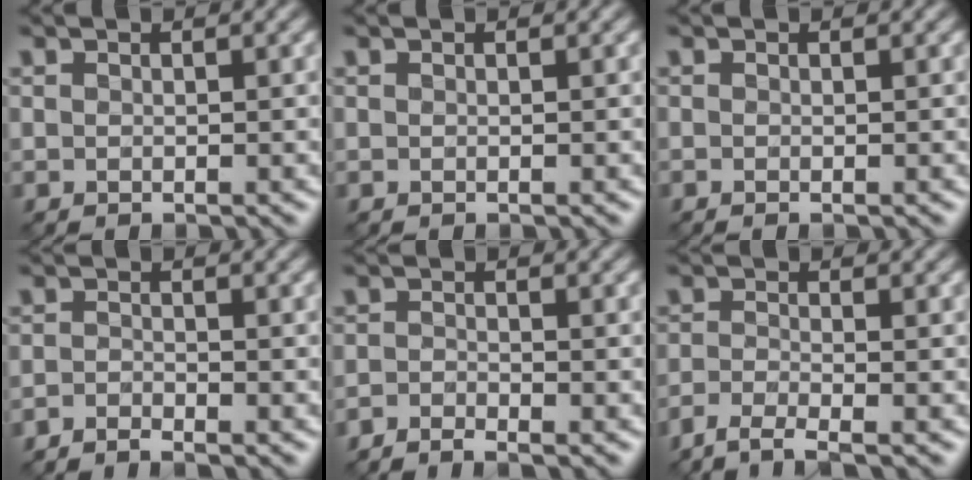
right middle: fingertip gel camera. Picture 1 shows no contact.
{"total": 0.0}
{"total": 0.0}
{"total": 1.4, "force": [-1.4, -0.1, 0.4], "torque": [-0.012, -0.002, -0.032]}
{"total": 1.7, "force": [-1.6, -0.1, 0.6], "torque": [-0.016, -0.004, -0.038]}
{"total": 2.8, "force": [-2.3, 0.2, 1.6], "torque": [-0.043, -0.007, -0.060]}